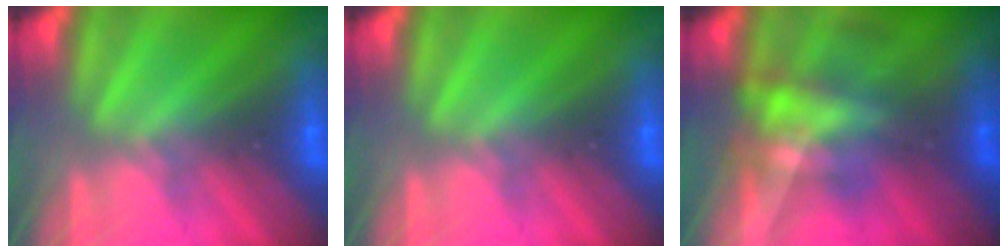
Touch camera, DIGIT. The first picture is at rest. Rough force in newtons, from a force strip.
{"total": 0.0}
{"total": 4.5}